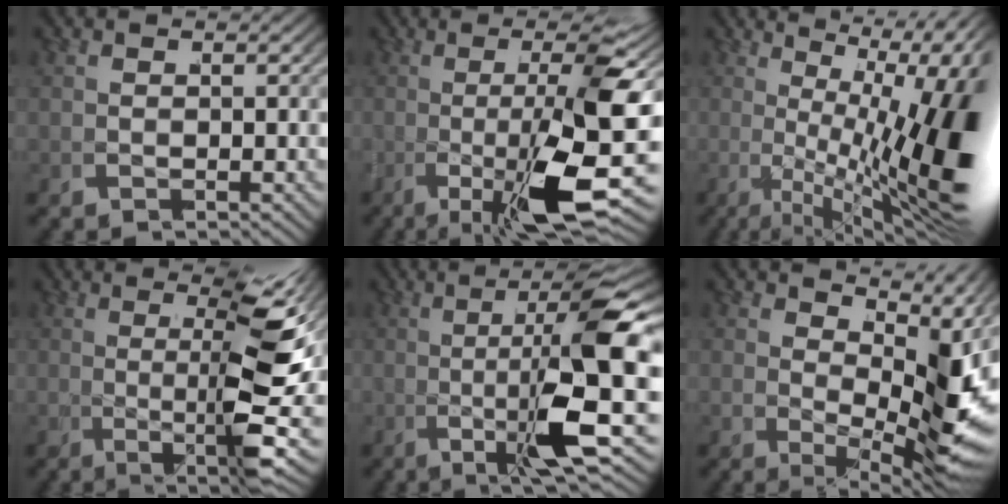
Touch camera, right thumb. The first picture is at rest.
{"total": 13.0, "force": [-1.7, 3.3, 12.4], "torque": [-0.195, -0.007, -0.021]}
{"total": 15.6, "force": [-1.2, 8.3, 13.2], "torque": [-0.181, -0.034, -0.013]}
{"total": 11.0, "force": [1.0, 1.6, 10.8], "torque": [-0.156, 0.007, 0.011]}
{"total": 11.3, "force": [0.5, 2.3, 11.1], "torque": [-0.185, 0.005, 0.000]}
{"total": 7.2, "force": [1.5, 2.6, 6.5], "torque": [-0.086, -0.014, 0.036]}